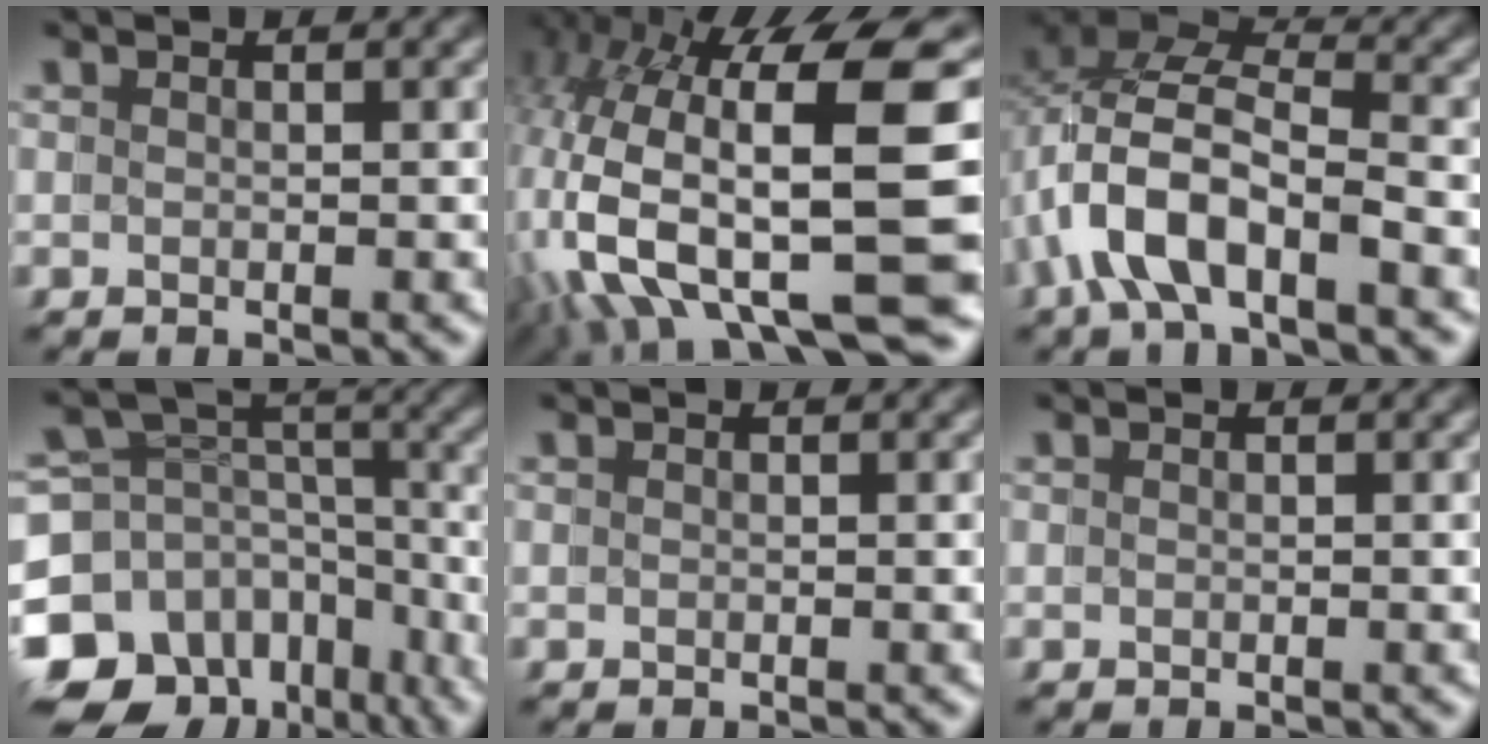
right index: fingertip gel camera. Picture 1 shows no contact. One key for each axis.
{"total": 17.9, "fx": -1.2, "fy": 9.5, "fz": 15.2, "tx": -0.289, "ty": -0.045, "tz": 0.008}
{"total": 7.9, "fx": 0.3, "fy": 5.5, "fz": 5.8, "tx": -0.126, "ty": -0.005, "tz": -0.009}
{"total": 13.9, "fx": -5.4, "fy": 10.4, "fz": 7.5, "tx": -0.137, "ty": -0.045, "tz": -0.077}
{"total": 0.0}
{"total": 0.0}